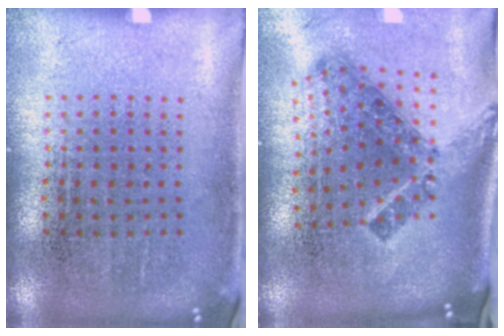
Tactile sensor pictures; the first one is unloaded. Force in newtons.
{"total": 1.5, "press": 1.1, "slide": 1.1}